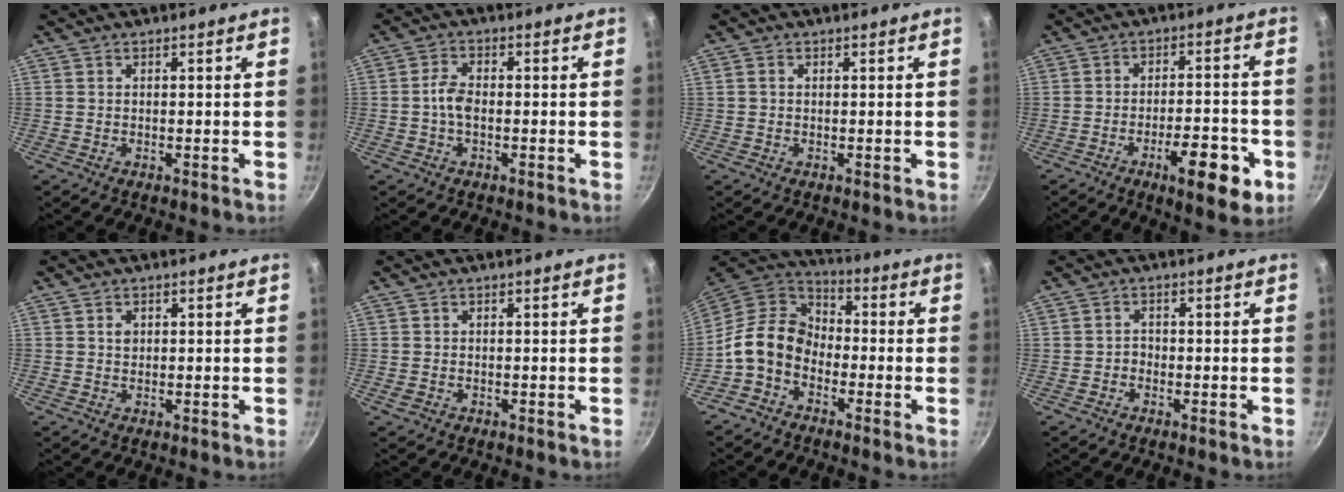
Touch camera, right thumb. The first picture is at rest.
{"total": 3.9, "force": [-0.7, 2.2, 3.1], "torque": [-0.060, 0.016, -0.019]}
{"total": 0.9, "force": [0.1, 0.7, 0.6], "torque": [-0.010, 0.005, 0.001]}
{"total": 12.0, "force": [-5.1, 4.2, 10.1], "torque": [-0.121, 0.021, -0.069]}
{"total": 1.4, "force": [0.3, 1.1, 0.8], "torque": [-0.008, 0.002, 0.003]}
{"total": 1.1, "force": [-0.5, 0.9, 0.5], "torque": [-0.008, 0.000, -0.008]}
{"total": 11.7, "force": [-3.4, 8.7, 7.0], "torque": [-0.102, 0.046, -0.090]}
{"total": 1.5, "force": [-0.8, 1.1, 0.6], "torque": [-0.003, 0.012, -0.017]}